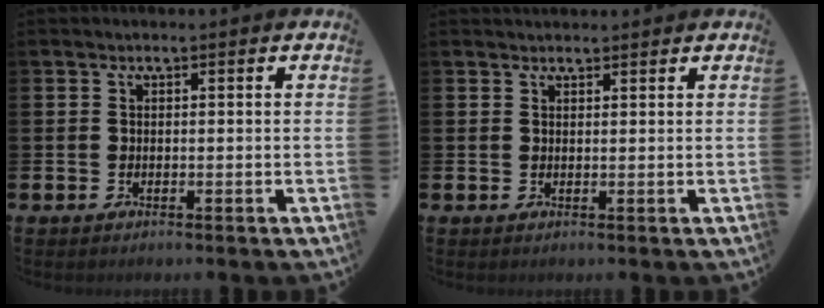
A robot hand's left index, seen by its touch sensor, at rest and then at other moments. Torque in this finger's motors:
{"motor_torque": [1.04, -1.10, 0.22, 0.02]}